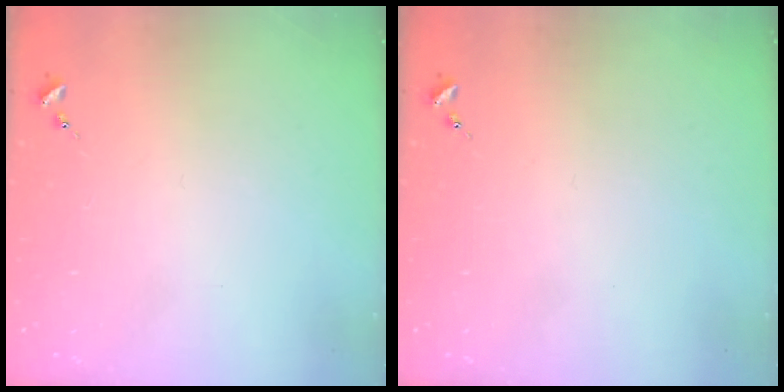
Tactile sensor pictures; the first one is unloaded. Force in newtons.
{"total": 0.0}